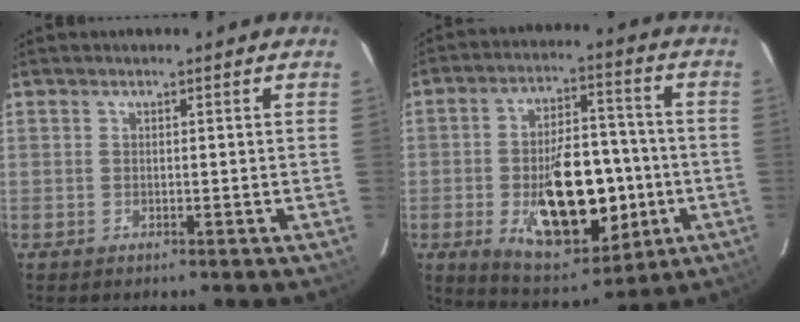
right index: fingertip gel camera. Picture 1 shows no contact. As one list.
[{"total": 19.6, "force": [-4.5, 10.2, 16.2], "torque": [-0.277, 0.008, -0.046]}]